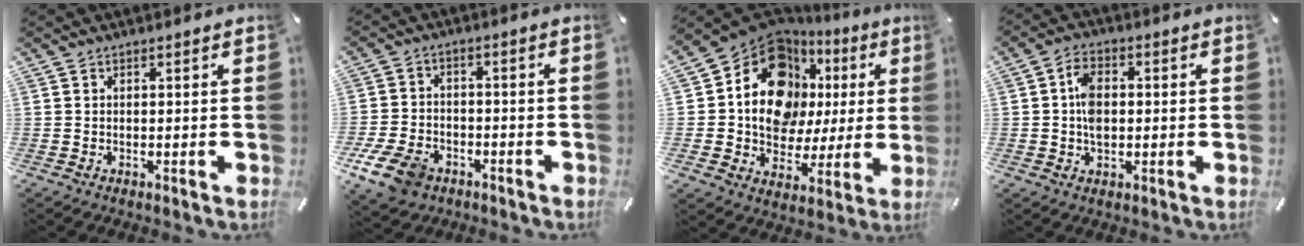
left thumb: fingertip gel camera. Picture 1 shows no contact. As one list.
[{"total": 10.0, "force": [-5.5, 6.7, 5.0], "torque": [-0.112, 0.029, -0.100]}, {"total": 17.4, "force": [6.4, 13.0, 9.7], "torque": [-0.172, -0.057, 0.115]}, {"total": 5.9, "force": [0.1, 3.9, 4.5], "torque": [-0.084, 0.006, -0.001]}]